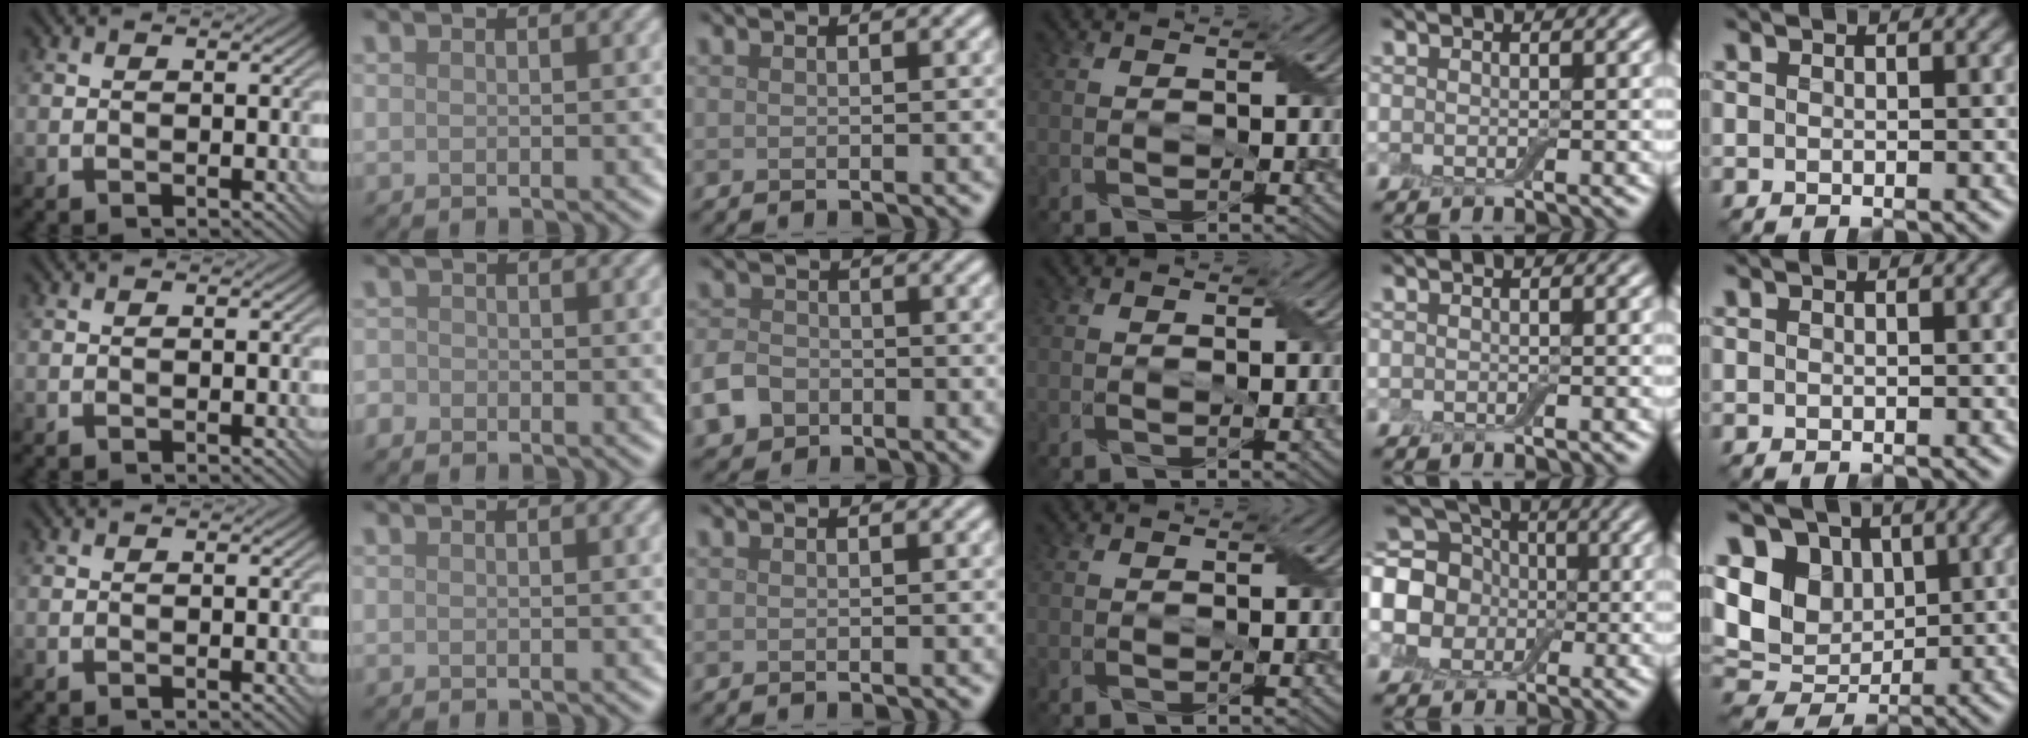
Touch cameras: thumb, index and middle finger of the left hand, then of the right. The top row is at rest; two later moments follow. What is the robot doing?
{"motion": "fold", "object": "aluminum foil"}